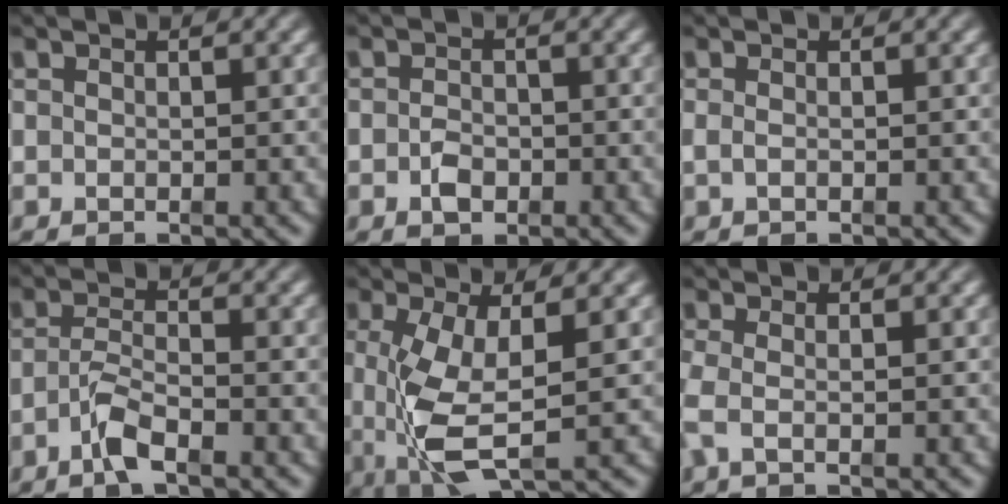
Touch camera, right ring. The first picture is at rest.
{"total": 1.7, "force": [-1.1, 1.0, 0.9], "torque": [-0.017, -0.012, -0.015]}
{"total": 0.8, "force": [-0.5, 0.3, 0.6], "torque": [-0.024, -0.013, -0.002]}
{"total": 2.9, "force": [-1.9, 0.7, 2.1], "torque": [-0.040, -0.008, -0.033]}
{"total": 6.6, "force": [-0.9, 2.4, 6.0], "torque": [-0.131, -0.027, 0.005]}
{"total": 2.0, "force": [-0.5, 0.8, 1.7], "torque": [-0.058, -0.015, -0.004]}